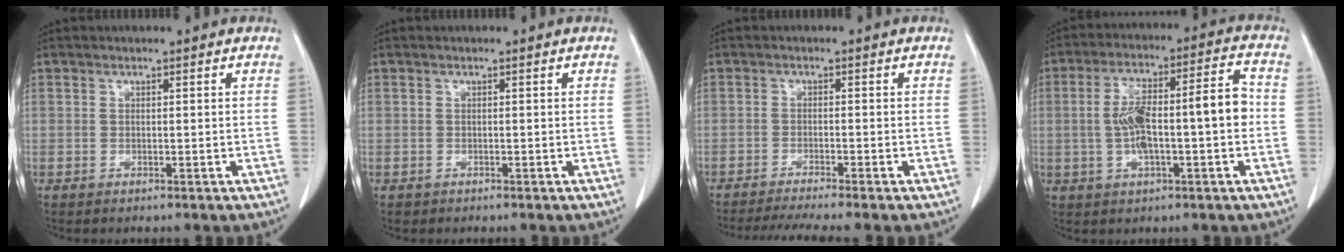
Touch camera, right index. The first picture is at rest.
{"total": 0.7, "force": [-0.4, 0.5, -0.1], "torque": [-0.009, 0.003, -0.009]}
{"total": 6.9, "force": [-6.0, -1.1, 3.2], "torque": [-0.043, -0.016, -0.097]}
{"total": 12.3, "force": [-0.9, 2.5, 12.0], "torque": [-0.208, 0.034, -0.013]}